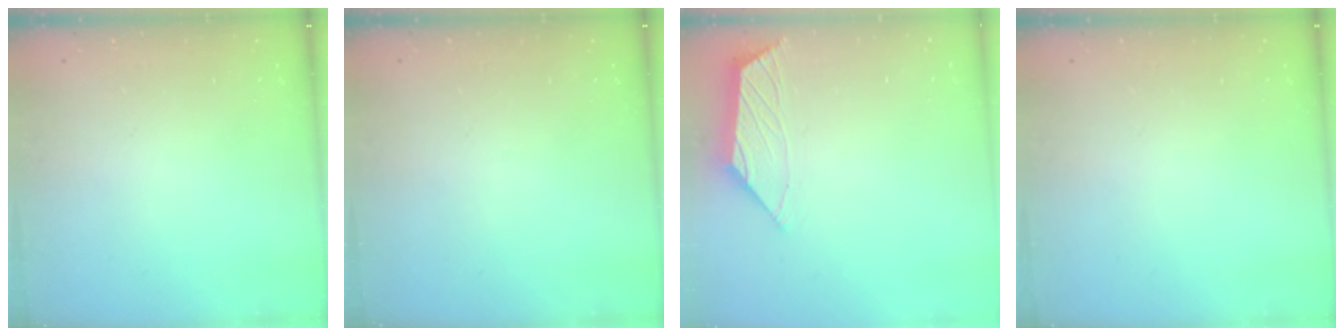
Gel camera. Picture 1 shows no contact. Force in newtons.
{"total": 0.0}
{"total": 0.9, "press": 0.8, "slide": 0.4}
{"total": 0.0}